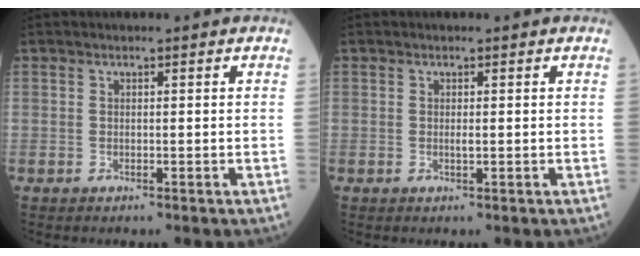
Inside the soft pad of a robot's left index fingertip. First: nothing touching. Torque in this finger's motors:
{"motor_torque": [0.18, -0.02, 0.00, 0.01]}